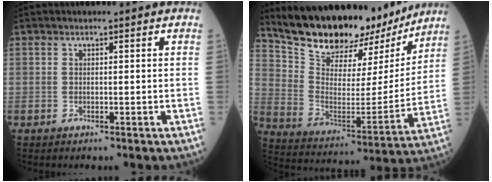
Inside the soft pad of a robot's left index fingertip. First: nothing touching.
{"total": 22.9, "force": [19.9, 6.9, 9.0], "torque": [-0.152, -0.011, 0.303]}